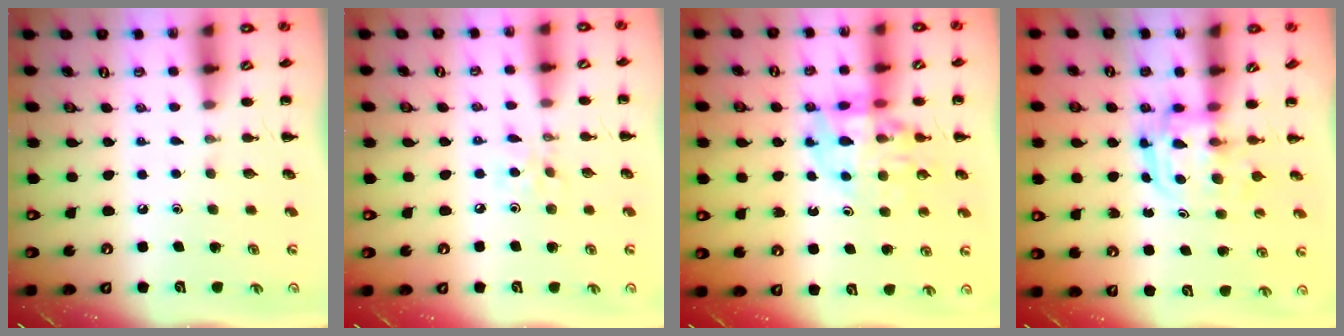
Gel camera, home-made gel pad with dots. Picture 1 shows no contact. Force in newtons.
{"total": 4.0, "press": 3.8, "slide": 1.4}
{"total": 13.6, "press": 13.2, "slide": 3.1}
{"total": 2.9, "press": 2.9, "slide": 0.3}